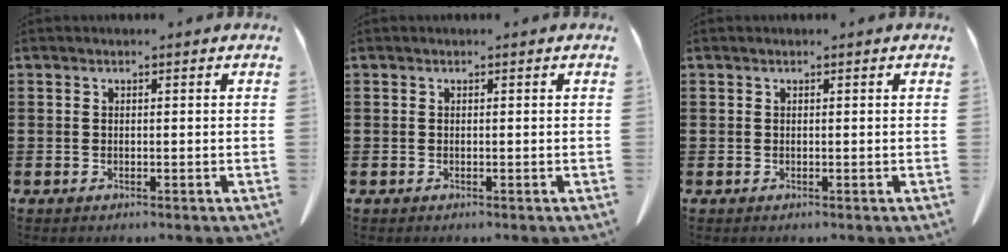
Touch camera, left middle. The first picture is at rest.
{"total": 0.0}
{"total": 0.0}